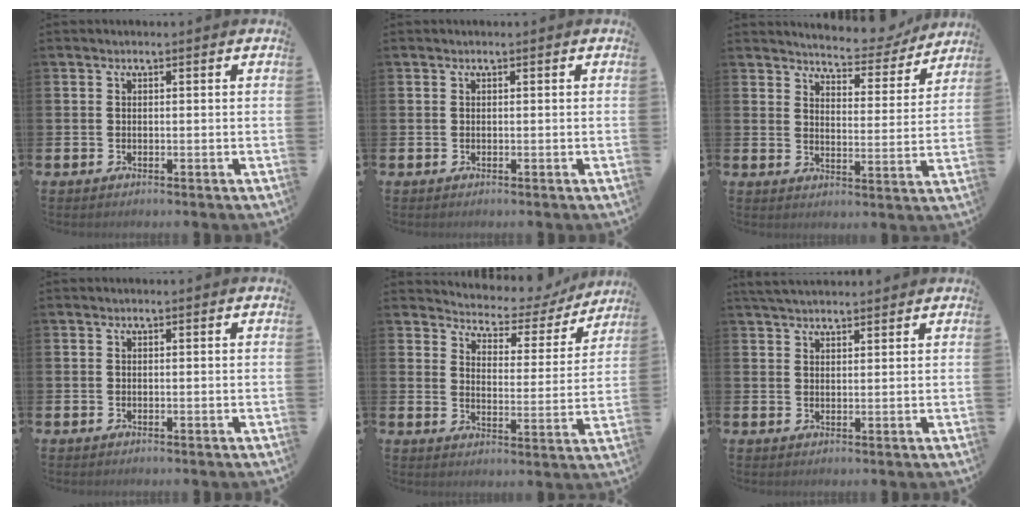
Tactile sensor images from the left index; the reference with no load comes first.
{"total": 0.0}
{"total": 5.1, "force": [5.0, 0.8, 0.3], "torque": [-0.017, -0.042, 0.084]}
{"total": 0.0}
{"total": 4.1, "force": [3.8, 1.5, 0.3], "torque": [-0.028, -0.041, 0.058]}
{"total": 3.5, "force": [3.3, 0.7, 0.7], "torque": [-0.021, -0.008, 0.062]}